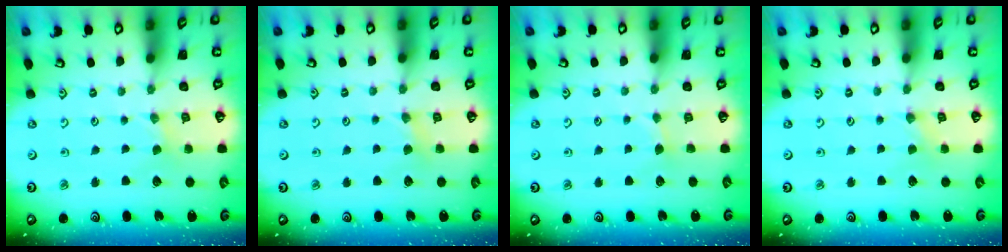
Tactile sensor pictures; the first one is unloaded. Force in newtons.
{"total": 3.0, "press": 2.9, "slide": 0.5}
{"total": 1.3, "press": 1.3, "slide": 0.2}
{"total": 1.1, "press": 1.0, "slide": 0.2}